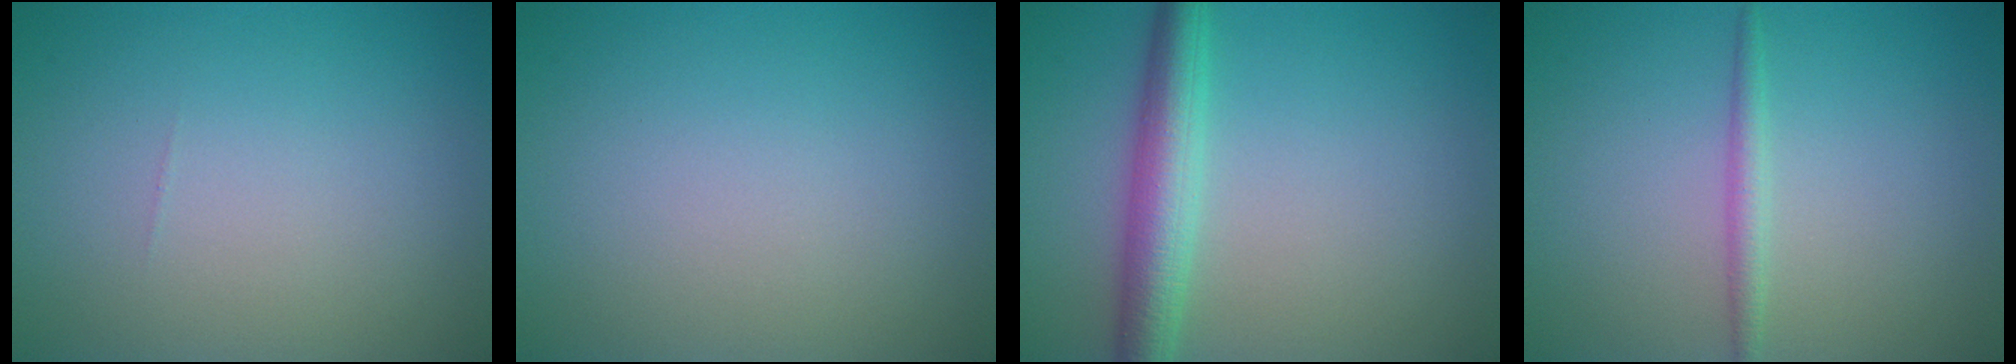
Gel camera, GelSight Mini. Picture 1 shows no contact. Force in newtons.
{"total": 0.0}
{"total": 4.4, "press": 4.4, "slide": 0.1}
{"total": 1.5, "press": 1.5, "slide": 0.1}